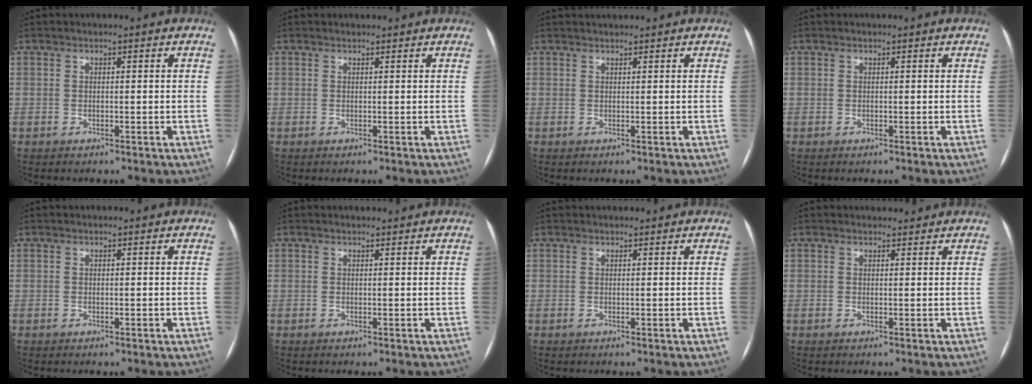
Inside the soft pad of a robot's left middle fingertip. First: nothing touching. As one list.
[{"total": 1.0, "force": [1.0, 0.3, 0.1], "torque": [-0.010, 0.011, 0.017]}, {"total": 1.6, "force": [1.6, -0.1, 0.2], "torque": [-0.003, 0.020, 0.030]}, {"total": 0.0}, {"total": 0.0}, {"total": 1.5, "force": [1.5, 0.3, 0.2], "torque": [-0.010, 0.012, 0.023]}, {"total": 1.5, "force": [1.4, 0.2, 0.3], "torque": [-0.009, 0.018, 0.023]}, {"total": 2.2, "force": [2.1, 0.7, 0.1], "torque": [-0.005, 0.010, 0.027]}]